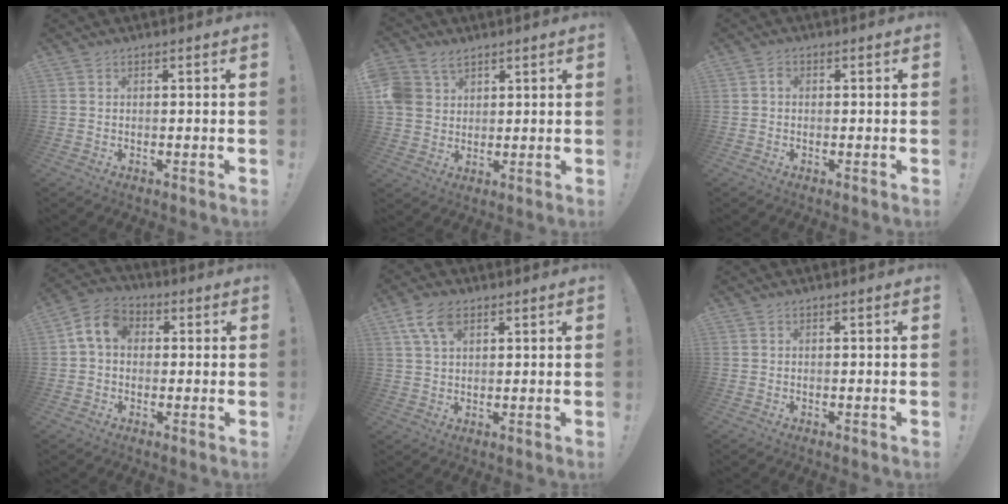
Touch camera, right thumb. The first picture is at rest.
{"total": 8.0, "force": [4.5, 6.0, 2.8], "torque": [-0.056, -0.016, 0.091]}
{"total": 1.2, "force": [-0.3, 1.0, 0.6], "torque": [-0.010, 0.005, -0.007]}
{"total": 9.2, "force": [1.7, 6.9, 5.8], "torque": [-0.109, 0.016, 0.037]}
{"total": 7.6, "force": [3.6, 4.4, 5.1], "torque": [-0.092, 0.001, 0.072]}
{"total": 0.0}